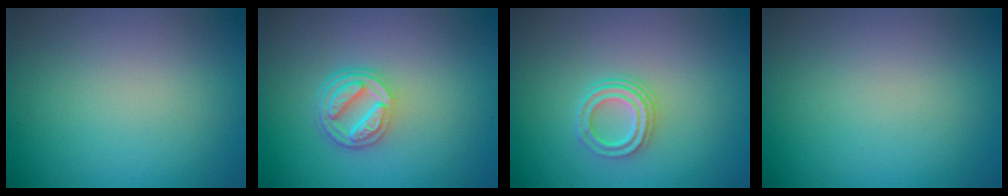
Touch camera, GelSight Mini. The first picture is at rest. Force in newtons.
{"total": 4.2, "press": 3.2, "slide": 2.7}
{"total": 3.0, "press": 2.2, "slide": 2.0}
{"total": 0.0}